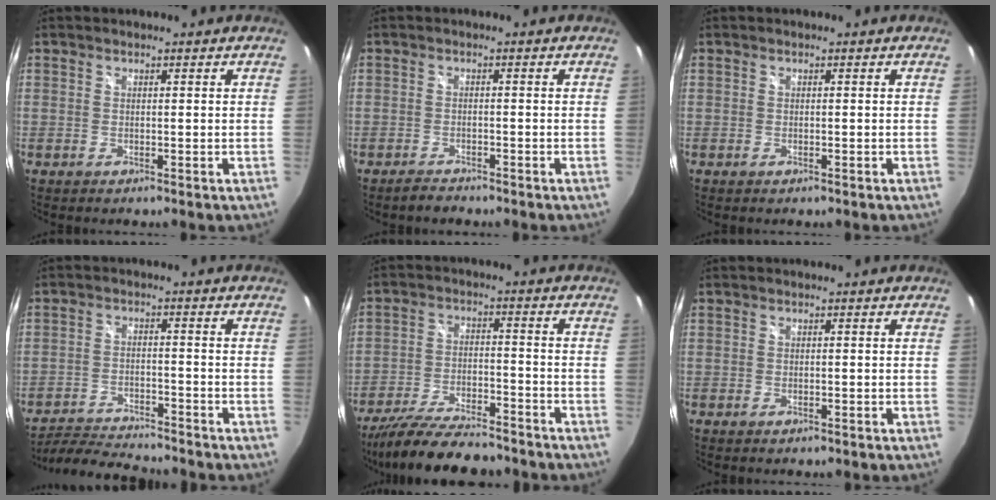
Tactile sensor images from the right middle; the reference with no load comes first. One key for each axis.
{"total": 1.8, "fx": -1.7, "fy": 0.4, "fz": 0.5, "tx": -0.016, "ty": 0.000, "tz": -0.030}
{"total": 0.0}
{"total": 10.7, "fx": -10.0, "fy": 1.6, "fz": 3.7, "tx": -0.097, "ty": -0.009, "tz": -0.163}
{"total": 16.4, "fx": -14.0, "fy": 3.8, "fz": 7.6, "tx": -0.160, "ty": -0.025, "tz": -0.229}
{"total": 0.5, "fx": -0.3, "fy": 0.3, "fz": 0.3, "tx": -0.004, "ty": -0.001, "tz": -0.005}